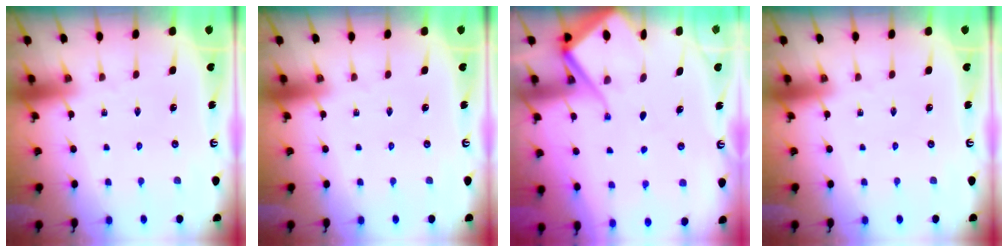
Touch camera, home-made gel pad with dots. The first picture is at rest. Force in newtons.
{"total": 0.0}
{"total": 8.5, "press": 8.4, "slide": 0.7}
{"total": 0.0}